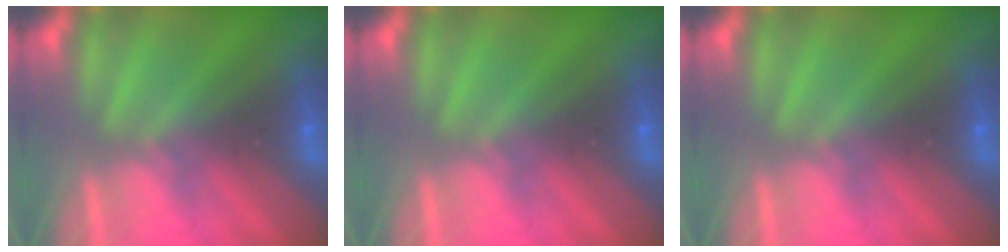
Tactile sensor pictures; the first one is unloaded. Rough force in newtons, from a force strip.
{"total": 0.0}
{"total": 0.0}